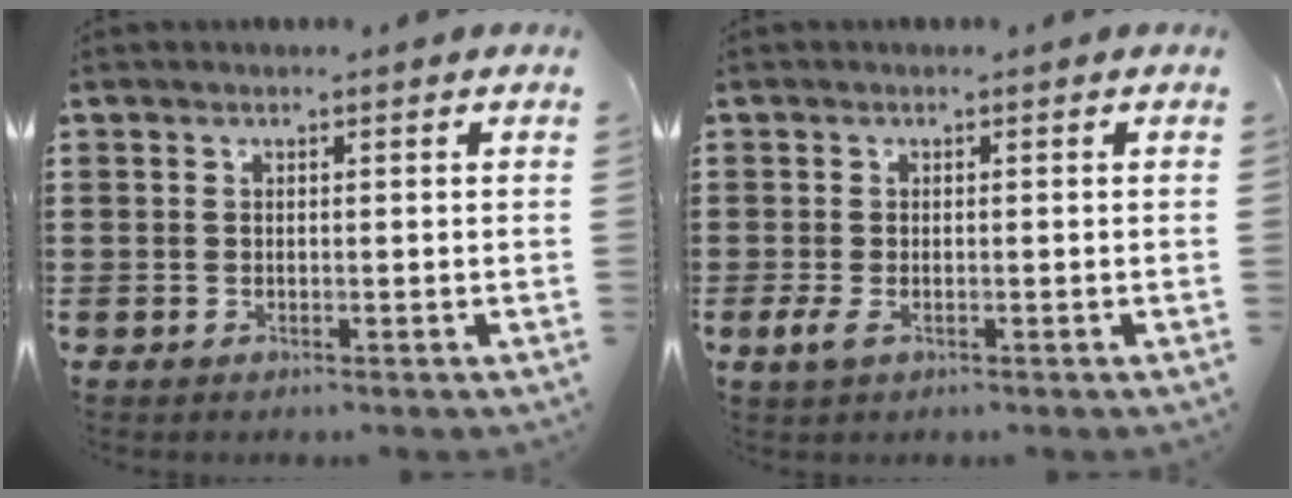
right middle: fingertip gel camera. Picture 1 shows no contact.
{"total": 1.9, "force": [-0.6, 0.8, 1.7], "torque": [-0.053, -0.012, -0.017]}